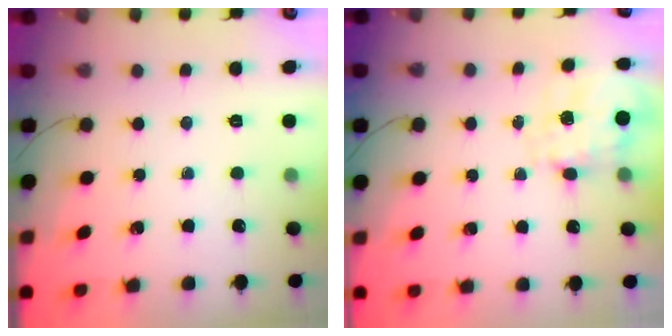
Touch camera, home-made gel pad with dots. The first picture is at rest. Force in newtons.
{"total": 5.2, "press": 5.1, "slide": 0.8}